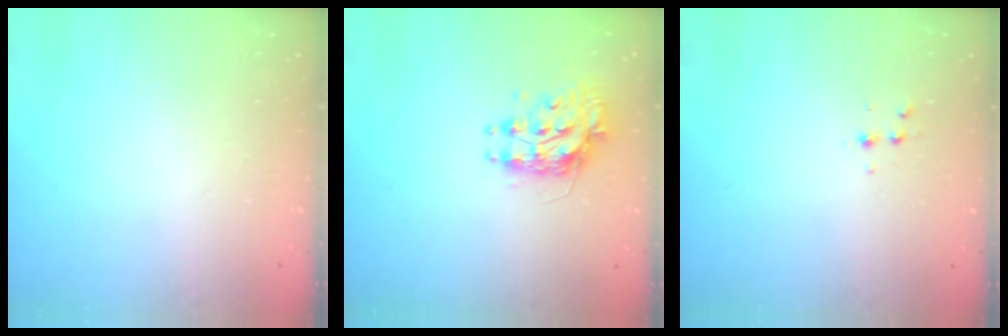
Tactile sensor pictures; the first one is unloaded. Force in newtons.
{"total": 9.2, "press": 9.2, "slide": 0.7}
{"total": 4.1, "press": 4.0, "slide": 1.1}